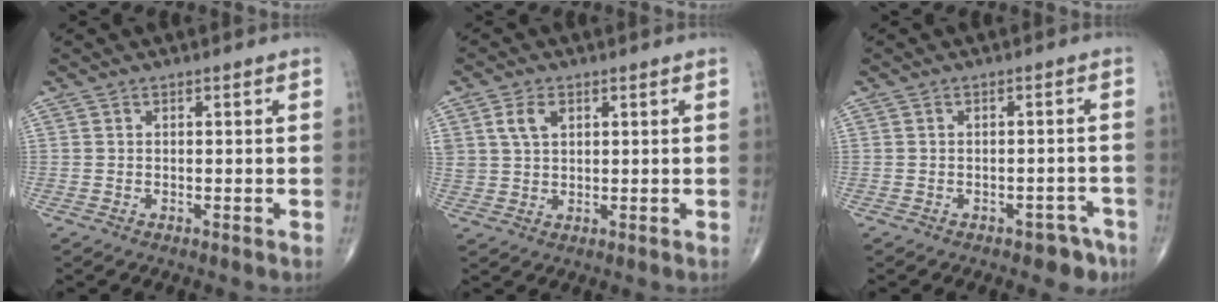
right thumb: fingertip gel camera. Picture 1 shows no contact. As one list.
[{"total": 4.5, "force": [1.8, 2.8, 3.0], "torque": [-0.053, -0.002, 0.039]}, {"total": 4.2, "force": [-3.0, 2.4, 1.8], "torque": [-0.005, 0.024, -0.035]}]